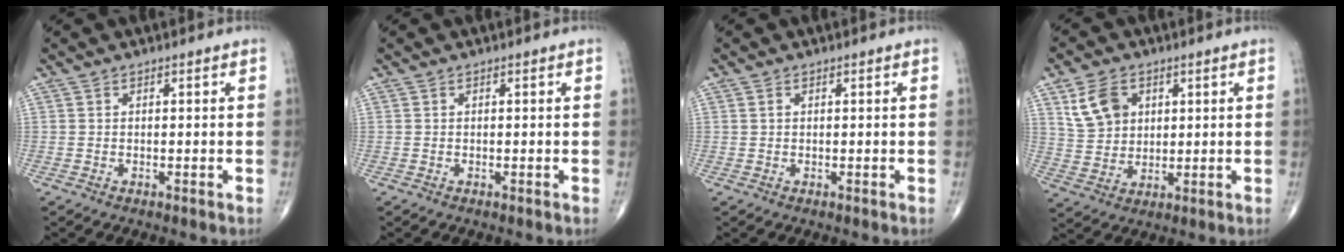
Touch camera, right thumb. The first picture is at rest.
{"total": 0.0}
{"total": 0.5, "force": [0.2, 0.4, 0.3], "torque": [-0.006, 0.001, 0.004]}
{"total": 8.4, "force": [3.5, 6.2, 4.5], "torque": [-0.065, -0.010, 0.074]}